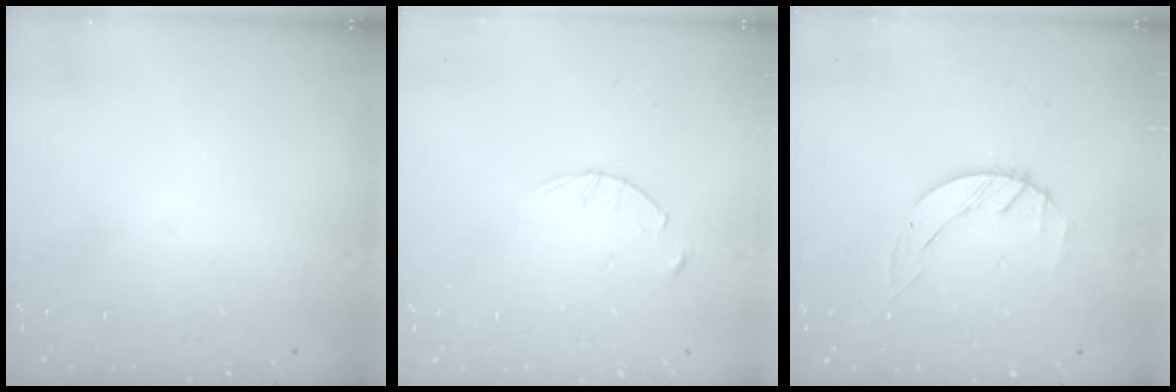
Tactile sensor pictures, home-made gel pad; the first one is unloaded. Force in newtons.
{"total": 2.8, "press": 2.8, "slide": 0.4}
{"total": 2.0, "press": 2.0, "slide": 0.3}